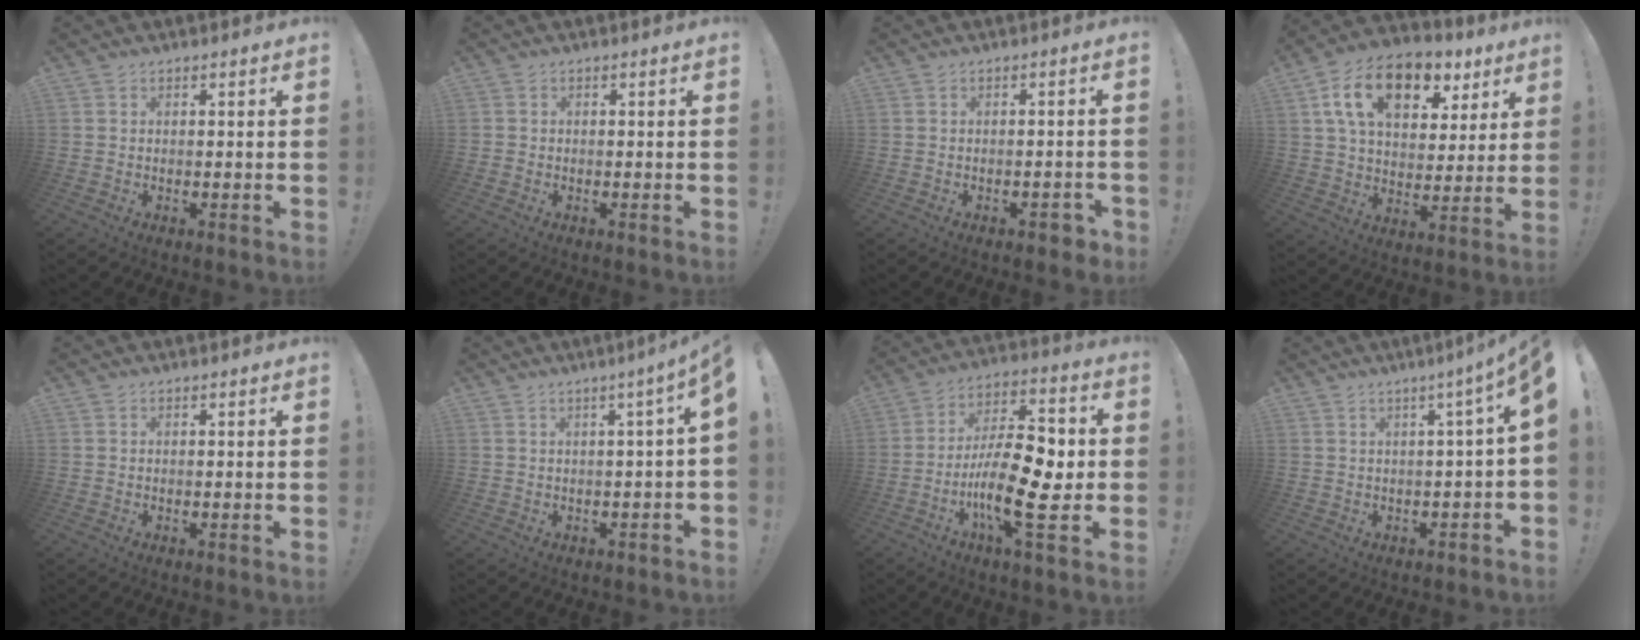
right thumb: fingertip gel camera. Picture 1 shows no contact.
{"total": 0.9, "force": [-0.3, 0.8, 0.1], "torque": [-0.005, 0.006, -0.005]}
{"total": 3.3, "force": [-1.7, 1.6, 2.3], "torque": [-0.027, 0.014, -0.028]}
{"total": 17.9, "force": [8.9, 10.8, 11.1], "torque": [-0.184, -0.032, 0.160]}
{"total": 0.0}
{"total": 4.3, "force": [0.8, -0.6, 4.2], "torque": [-0.064, -0.012, 0.012]}
{"total": 20.6, "force": [-4.8, 7.6, 18.6], "torque": [-0.344, 0.026, -0.076]}
{"total": 5.3, "force": [1.0, -0.5, 5.2], "torque": [-0.075, -0.022, 0.014]}